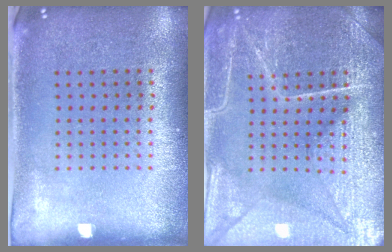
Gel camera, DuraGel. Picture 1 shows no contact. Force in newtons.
{"total": 5.5, "press": 5.5, "slide": 0.6}